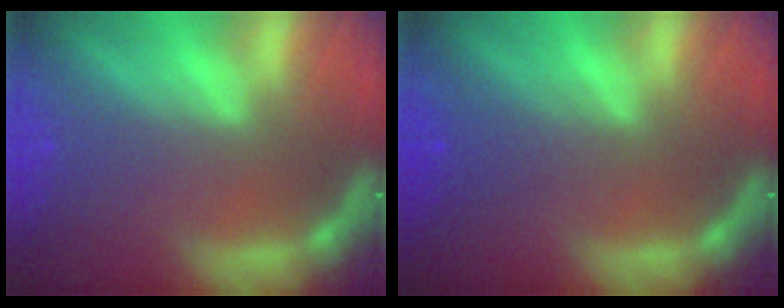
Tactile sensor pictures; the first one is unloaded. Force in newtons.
{"total": 2.0}